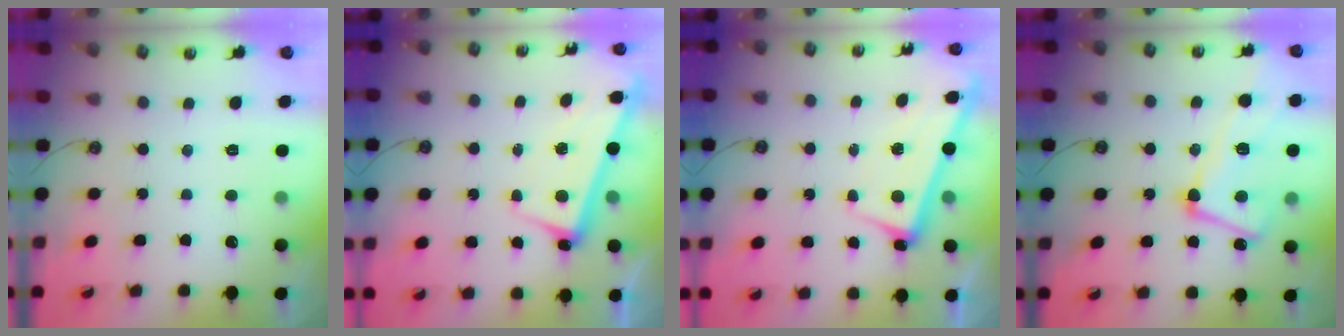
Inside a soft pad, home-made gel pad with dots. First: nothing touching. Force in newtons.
{"total": 2.6, "press": 2.4, "slide": 1.0}
{"total": 2.5, "press": 2.5, "slide": 0.6}
{"total": 9.0, "press": 8.9, "slide": 1.5}